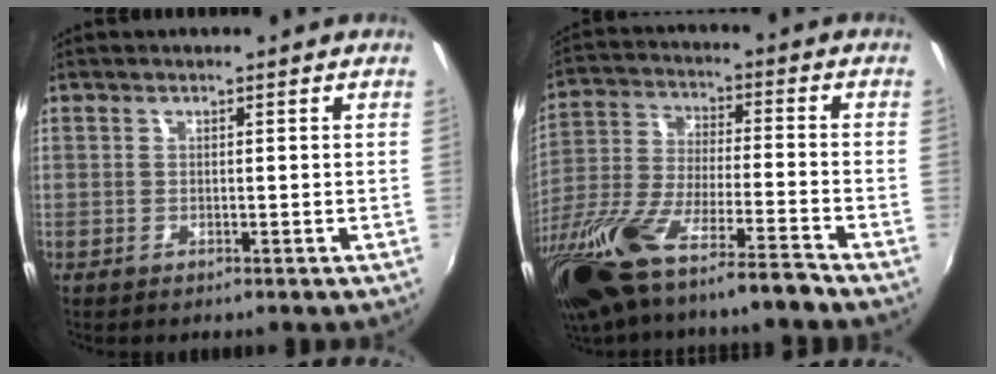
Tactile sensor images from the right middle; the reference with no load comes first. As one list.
[{"total": 20.3, "force": [-15.6, 2.4, 12.8], "torque": [-0.262, -0.054, -0.283]}]